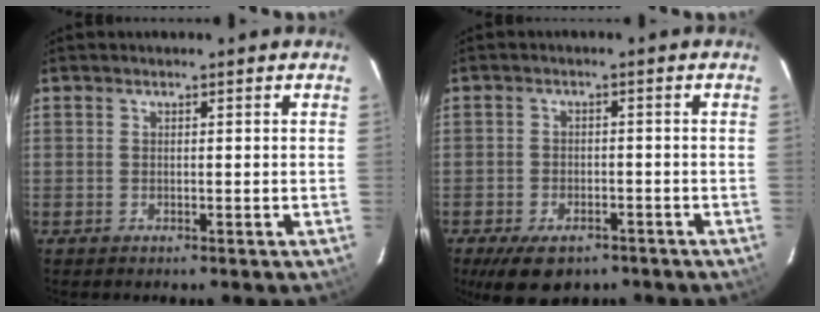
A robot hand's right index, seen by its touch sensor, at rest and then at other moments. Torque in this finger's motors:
{"motor_torque": [0.90, -0.85, 0.34, 0.09]}